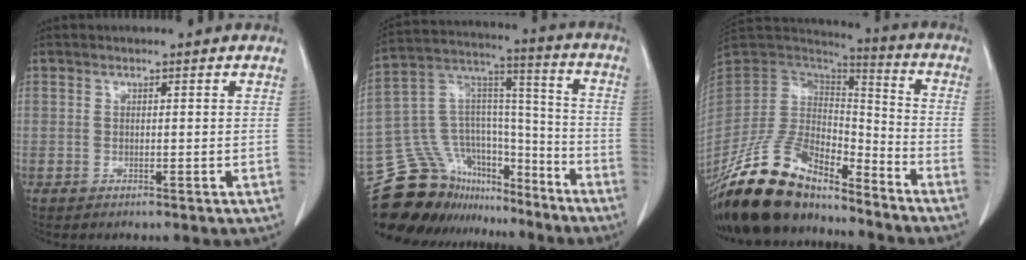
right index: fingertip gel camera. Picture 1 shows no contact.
{"total": 21.1, "force": [-17.8, 9.6, 6.0], "torque": [-0.125, 0.057, -0.294]}
{"total": 20.1, "force": [-16.5, 7.0, 9.2], "torque": [-0.188, 0.015, -0.304]}